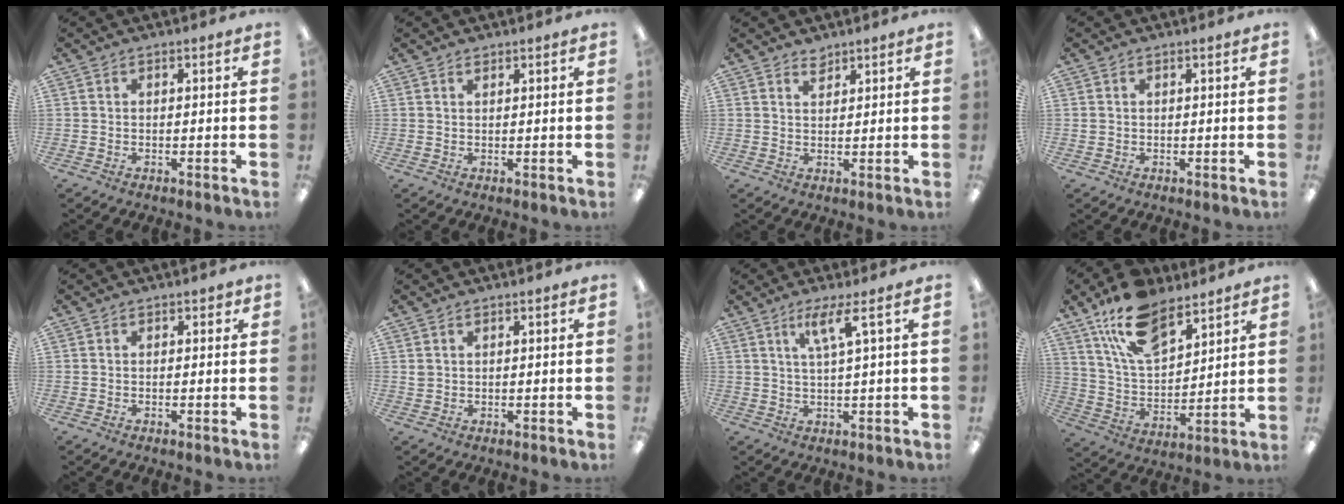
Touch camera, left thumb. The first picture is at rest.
{"total": 0.8, "force": [0.7, 0.2, 0.2], "torque": [-0.005, 0.000, 0.014]}
{"total": 2.2, "force": [2.1, 0.7, 0.4], "torque": [-0.003, -0.009, 0.037]}
{"total": 0.6, "force": [0.3, 0.5, 0.2], "torque": [-0.004, 0.003, 0.005]}
{"total": 0.9, "force": [0.5, 0.7, 0.4], "torque": [-0.009, 0.004, 0.008]}
{"total": 1.3, "force": [0.8, 0.8, 0.5], "torque": [-0.012, 0.002, 0.015]}
{"total": 5.6, "force": [2.6, 0.1, 4.9], "torque": [-0.104, -0.001, 0.041]}
{"total": 16.9, "force": [11.7, 8.1, 9.1], "torque": [-0.176, -0.048, 0.215]}